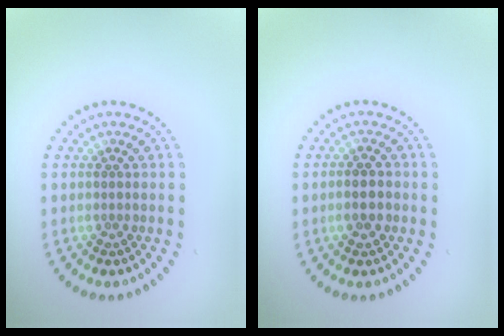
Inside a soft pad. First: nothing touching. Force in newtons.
{"total": 2.3, "press": 2.2, "slide": 0.6}